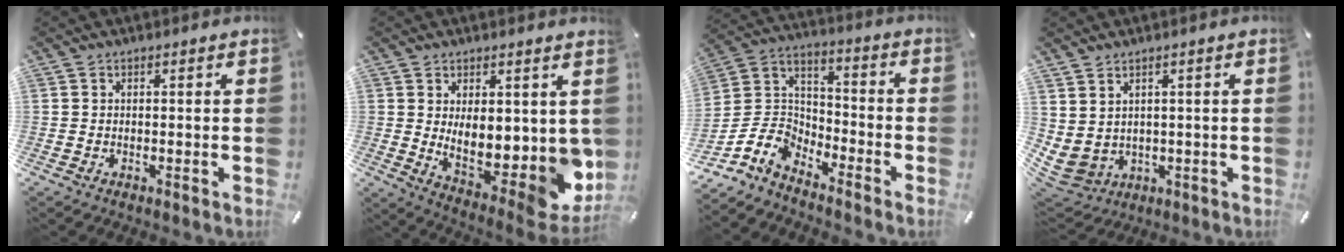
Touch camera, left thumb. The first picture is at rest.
{"total": 11.8, "force": [2.0, 6.2, 9.8], "torque": [-0.107, -0.059, 0.050]}
{"total": 9.2, "force": [-7.2, 5.3, 2.1], "torque": [-0.063, 0.019, -0.142]}
{"total": 4.7, "force": [1.3, 4.3, 1.6], "torque": [-0.065, -0.017, 0.023]}